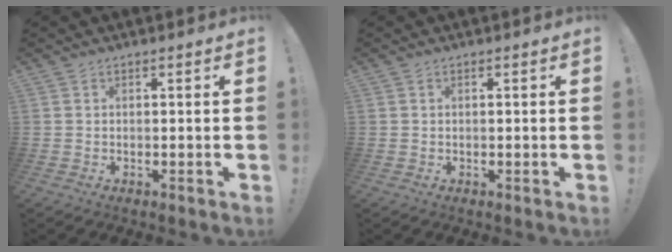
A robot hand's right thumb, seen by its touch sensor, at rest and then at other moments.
{"total": 0.0}